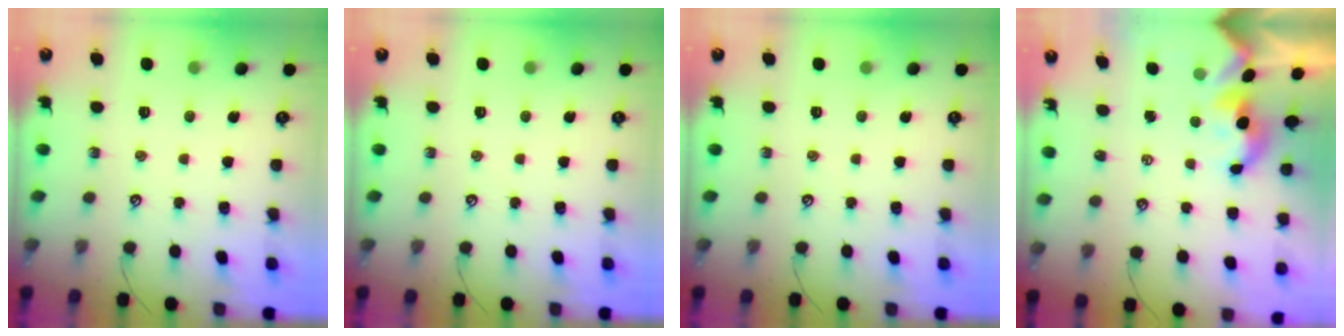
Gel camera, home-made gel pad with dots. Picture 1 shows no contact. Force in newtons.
{"total": 0.0}
{"total": 0.0}
{"total": 1.6, "press": 1.5, "slide": 0.4}